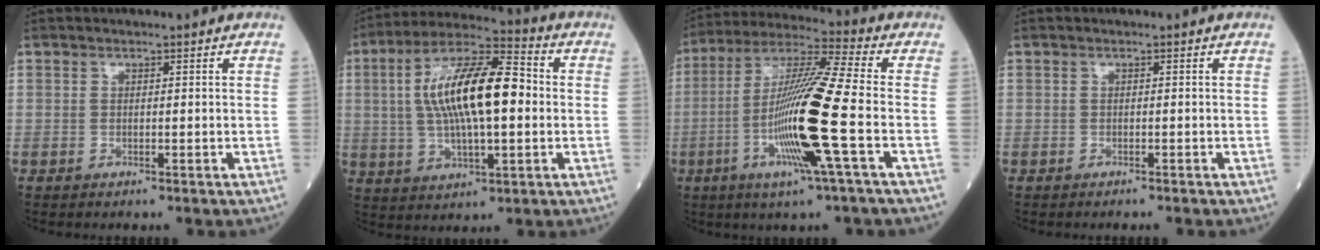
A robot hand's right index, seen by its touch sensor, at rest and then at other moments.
{"total": 15.7, "force": [1.1, 4.4, 15.0], "torque": [-0.289, 0.026, 0.019]}
{"total": 16.0, "force": [-4.0, -1.1, 15.5], "torque": [-0.306, -0.011, -0.085]}
{"total": 1.4, "force": [-1.3, 0.0, 0.6], "torque": [-0.011, 0.000, -0.013]}